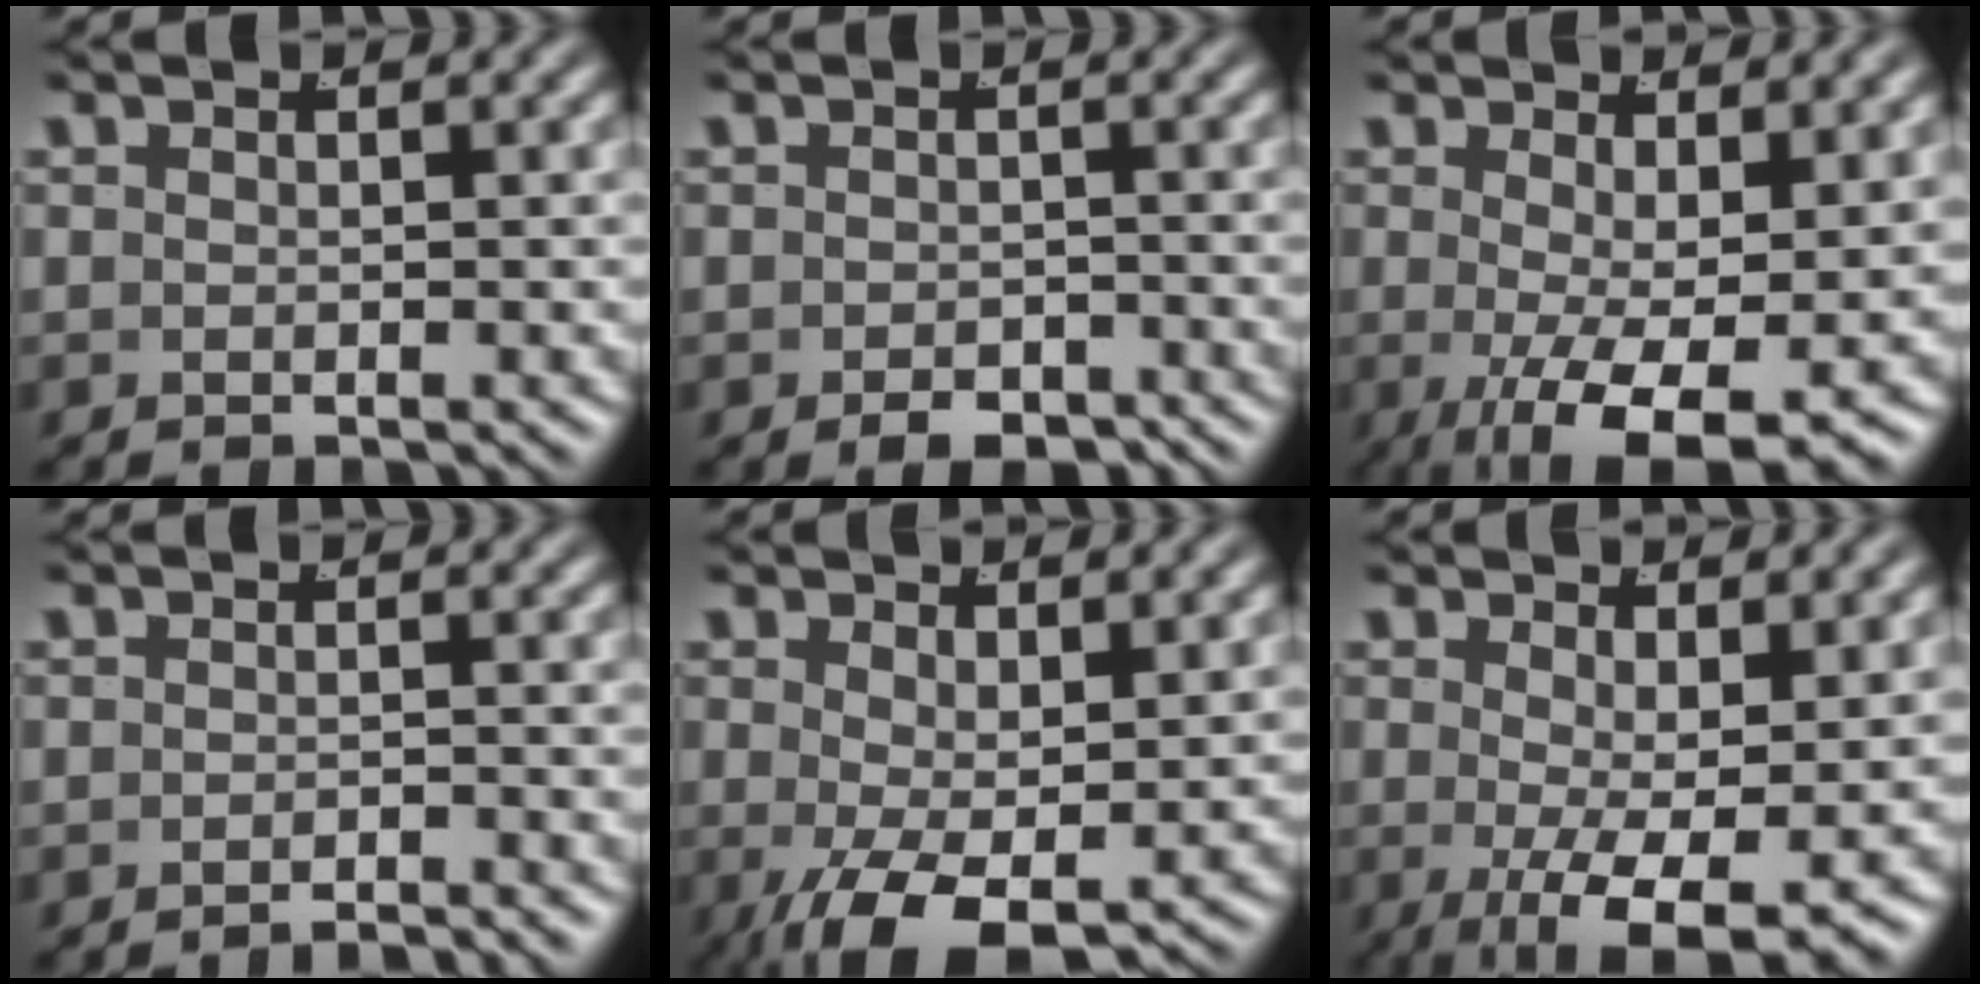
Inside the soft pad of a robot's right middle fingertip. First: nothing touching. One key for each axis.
{"total": 2.7, "fx": -2.5, "fy": 0.6, "fz": 1.0, "tx": -0.007, "ty": -0.015, "tz": -0.033}
{"total": 7.6, "fx": -2.6, "fy": 2.4, "fz": 6.8, "tx": -0.113, "ty": -0.044, "tz": -0.017}
{"total": 2.0, "fx": -2.0, "fy": -0.3, "fz": 0.3, "tx": 0.000, "ty": -0.001, "tz": -0.034}
{"total": 5.7, "fx": -2.5, "fy": 2.0, "fz": 4.6, "tx": -0.088, "ty": -0.044, "tz": -0.018}
{"total": 6.9, "fx": -2.1, "fy": 2.0, "fz": 6.2, "tx": -0.101, "ty": -0.040, "tz": -0.011}